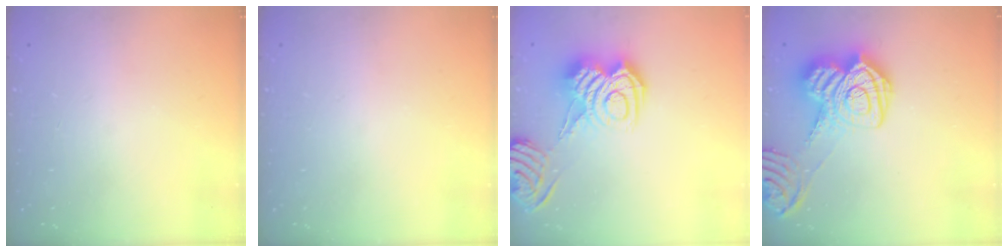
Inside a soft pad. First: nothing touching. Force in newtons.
{"total": 0.0}
{"total": 9.6, "press": 9.5, "slide": 1.1}
{"total": 17.8, "press": 17.8, "slide": 1.2}